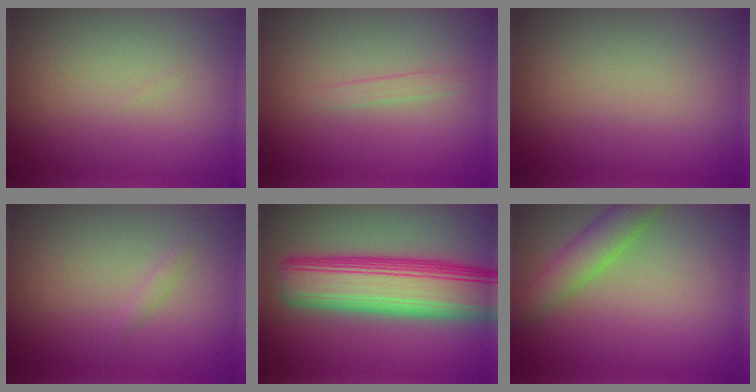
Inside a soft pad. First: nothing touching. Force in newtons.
{"total": 0.8, "press": 0.8, "slide": 0.0}
{"total": 0.0}
{"total": 0.7, "press": 0.7, "slide": 0.0}
{"total": 10.8, "press": 10.8, "slide": 0.4}
{"total": 3.3, "press": 3.3, "slide": 0.3}